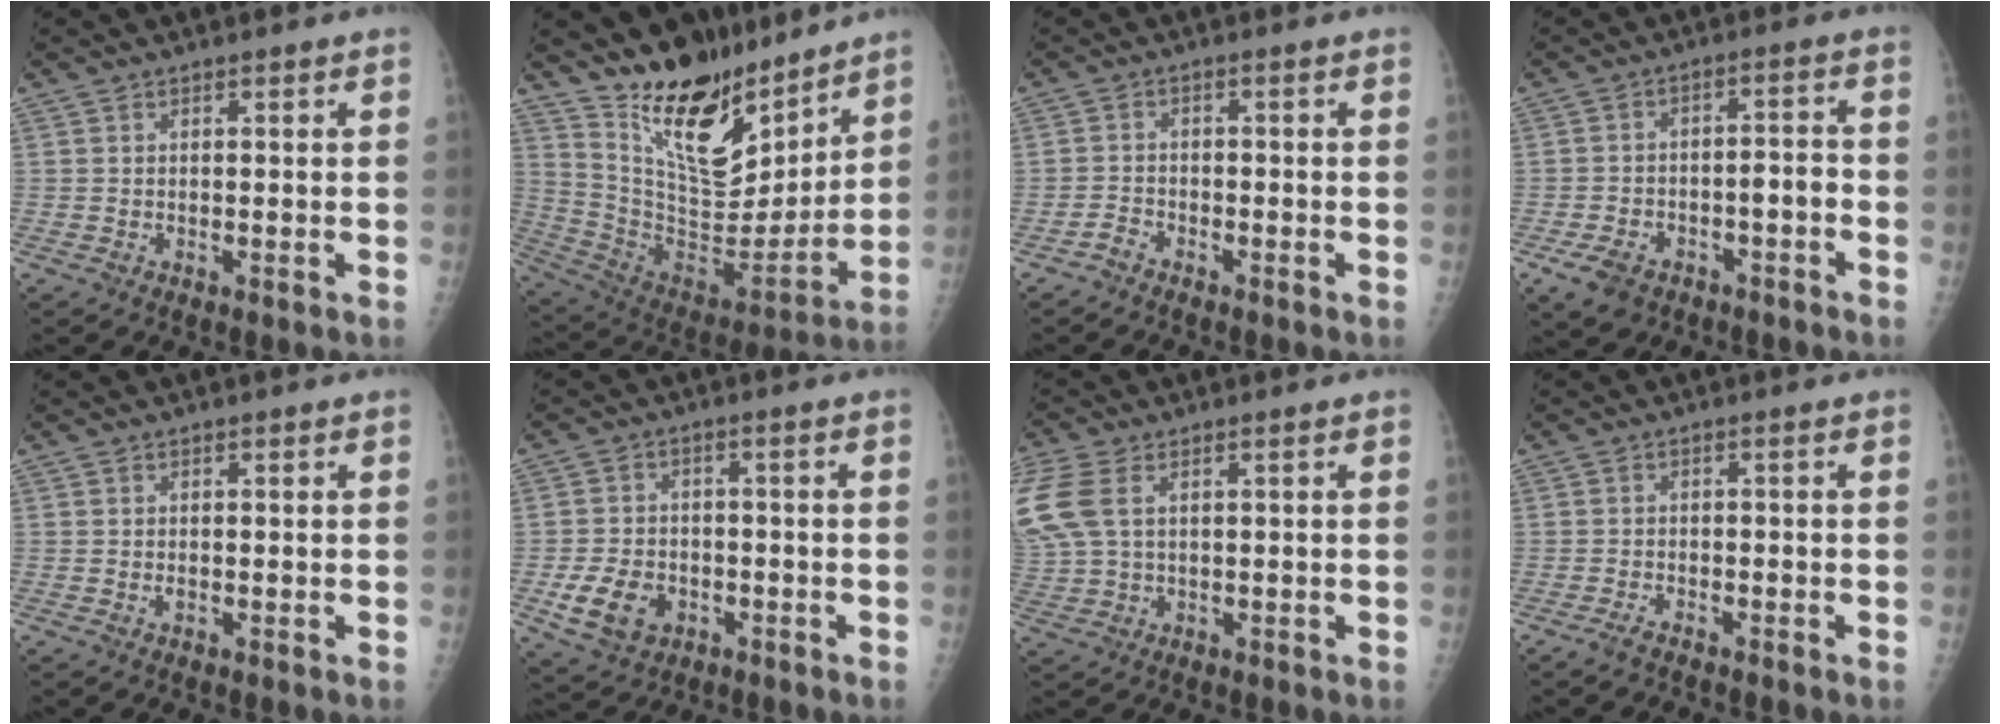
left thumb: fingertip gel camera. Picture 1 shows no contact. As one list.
[{"total": 20.5, "force": [15.8, 8.1, 10.3], "torque": [-0.119, -0.116, 0.279]}, {"total": 1.9, "force": [-1.7, 0.7, 0.3], "torque": [-0.008, 0.007, -0.035]}, {"total": 8.7, "force": [-4.5, 4.8, 5.7], "torque": [-0.084, 0.038, -0.065]}, {"total": 0.6, "force": [0.2, 0.4, 0.4], "torque": [-0.002, -0.001, 0.003]}, {"total": 8.0, "force": [-2.9, 6.0, 4.5], "torque": [-0.073, 0.010, -0.043]}, {"total": 10.3, "force": [3.2, 6.2, 7.6], "torque": [-0.216, 0.012, 0.070]}, {"total": 1.5, "force": [-1.3, 0.2, 0.7], "torque": [-0.019, 0.000, -0.028]}]